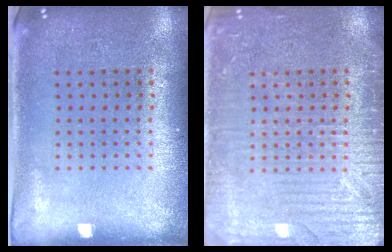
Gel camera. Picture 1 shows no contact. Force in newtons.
{"total": 5.1, "press": 5.1, "slide": 0.7}